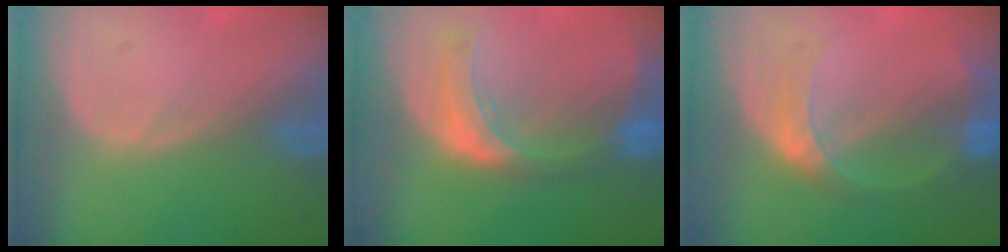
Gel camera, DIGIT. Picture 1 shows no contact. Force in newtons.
{"total": 8.3, "press": 7.4, "slide": 3.8}
{"total": 6.8, "press": 6.0, "slide": 3.2}